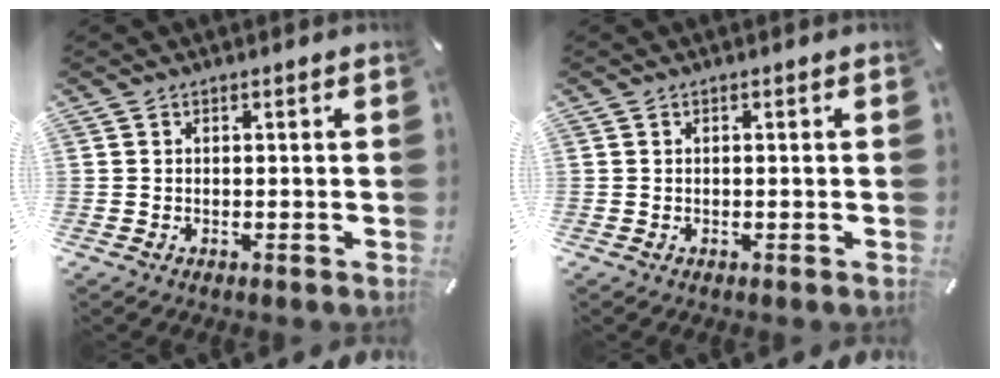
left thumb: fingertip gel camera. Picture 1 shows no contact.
{"total": 0.0}